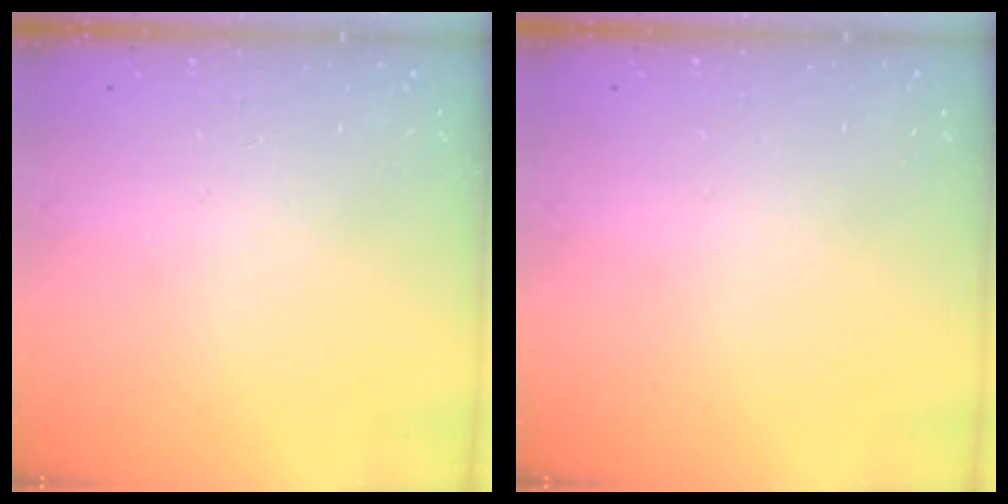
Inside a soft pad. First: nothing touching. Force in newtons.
{"total": 0.0}